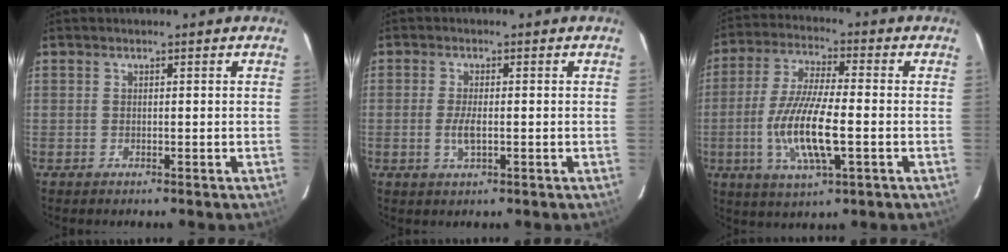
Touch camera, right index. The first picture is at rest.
{"total": 3.3, "force": [-0.7, 1.0, 3.1], "torque": [-0.063, -0.005, -0.012]}
{"total": 13.6, "force": [-3.1, 3.3, 12.9], "torque": [-0.262, -0.011, -0.058]}